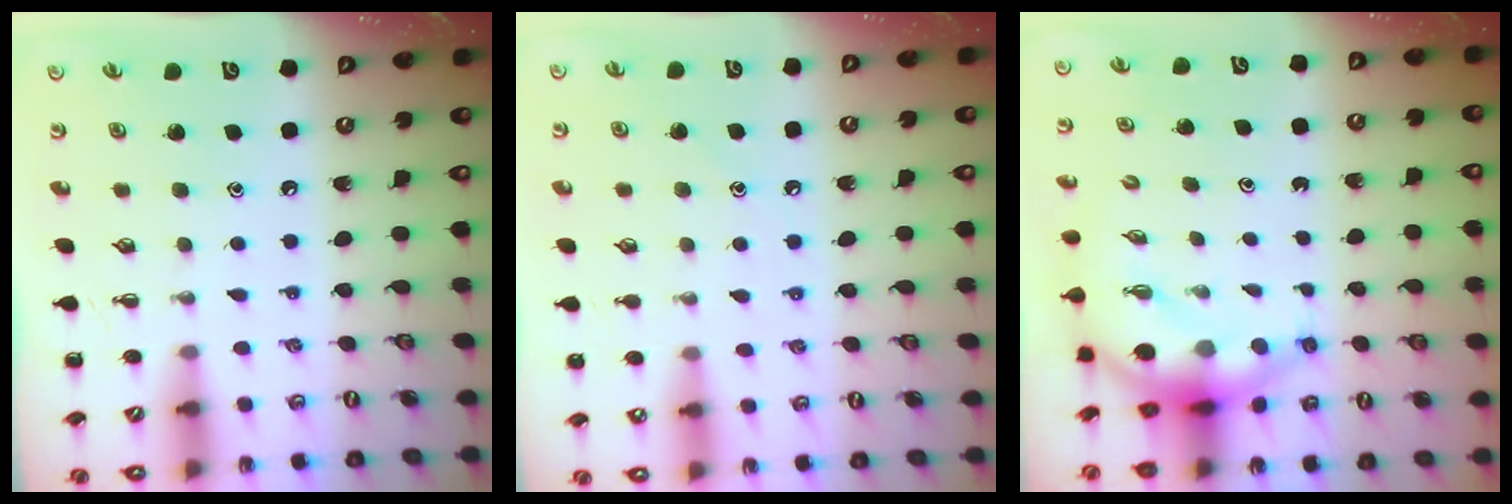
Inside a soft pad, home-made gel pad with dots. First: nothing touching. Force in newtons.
{"total": 7.6, "press": 7.3, "slide": 2.3}
{"total": 6.8, "press": 6.6, "slide": 1.6}